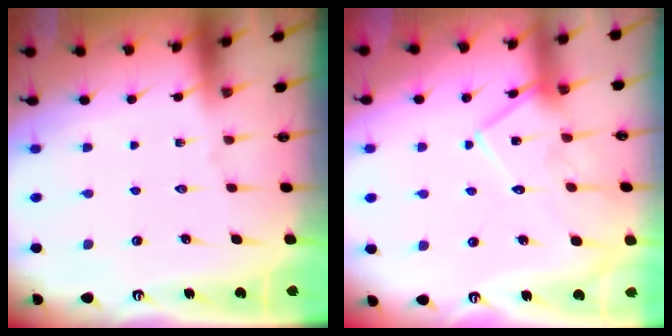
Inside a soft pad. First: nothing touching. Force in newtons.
{"total": 13.8, "press": 13.8, "slide": 0.7}